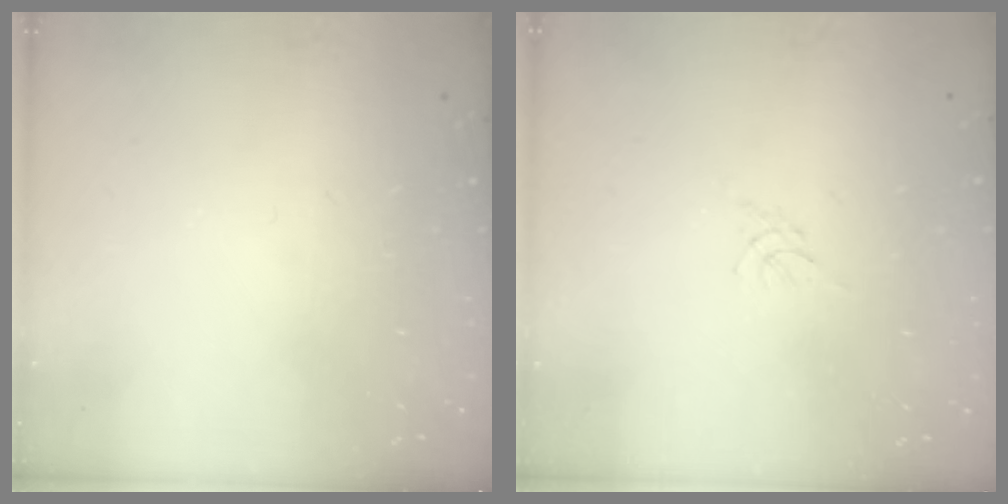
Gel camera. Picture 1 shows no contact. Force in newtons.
{"total": 0.0}